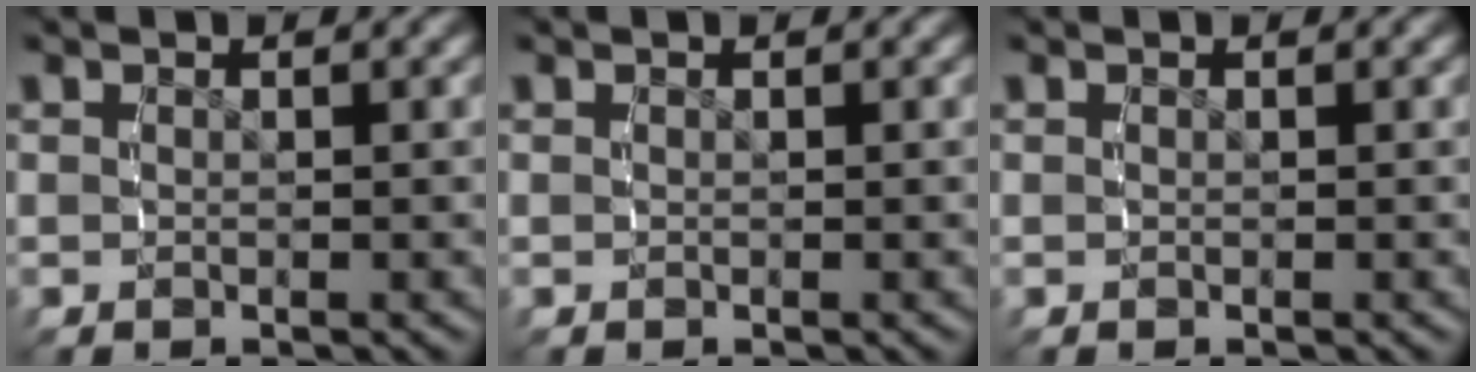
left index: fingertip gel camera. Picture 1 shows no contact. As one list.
[{"total": 0.0}, {"total": 0.0}]